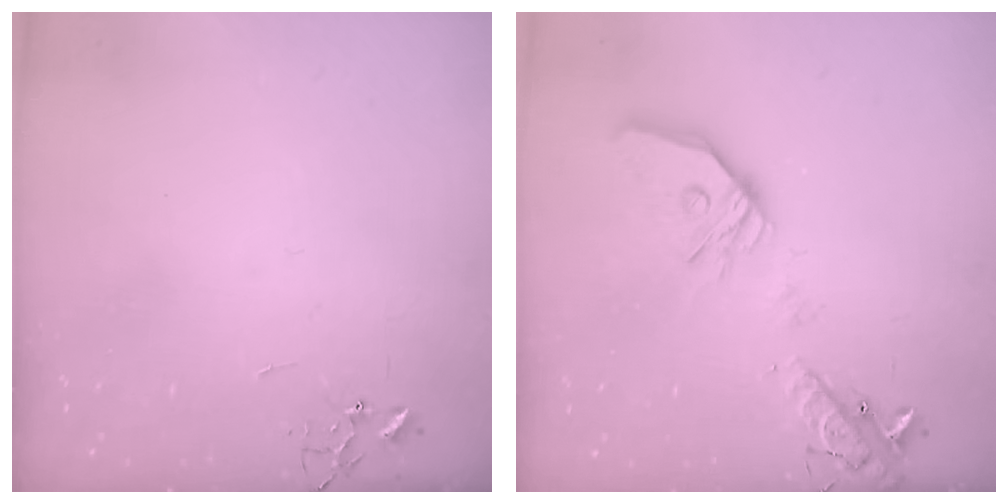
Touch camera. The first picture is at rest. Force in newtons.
{"total": 18.6, "press": 18.3, "slide": 3.1}